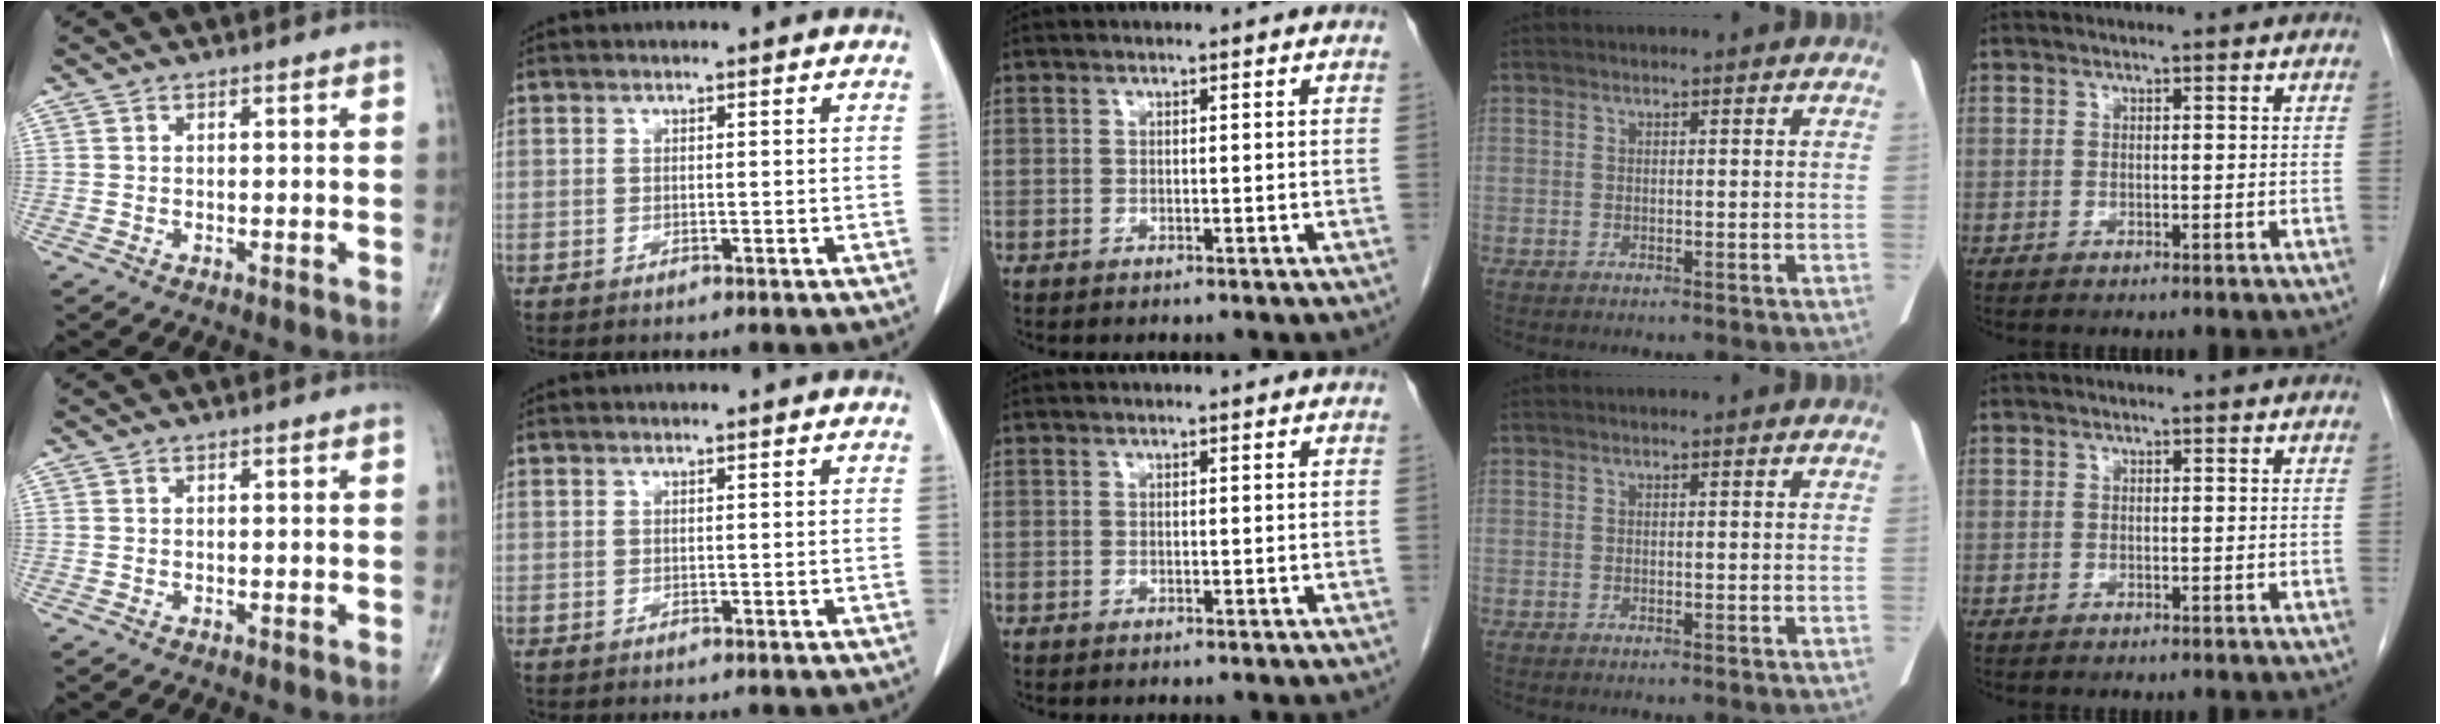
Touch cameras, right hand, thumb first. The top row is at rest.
{}